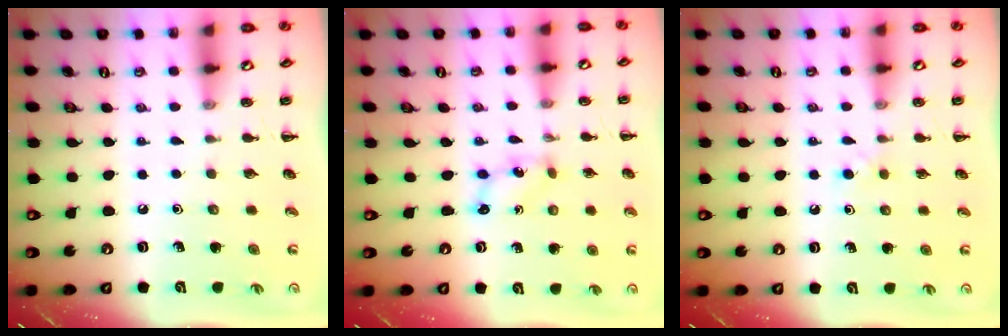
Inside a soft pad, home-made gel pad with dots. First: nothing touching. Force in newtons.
{"total": 1.8, "press": 1.8, "slide": 0.3}
{"total": 3.0, "press": 2.6, "slide": 1.4}